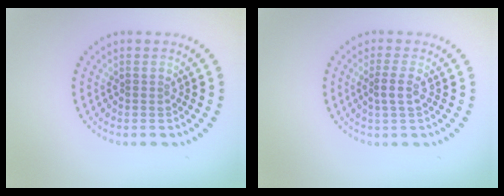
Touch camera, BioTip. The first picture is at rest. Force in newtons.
{"total": 1.8, "press": 1.4, "slide": 1.0}